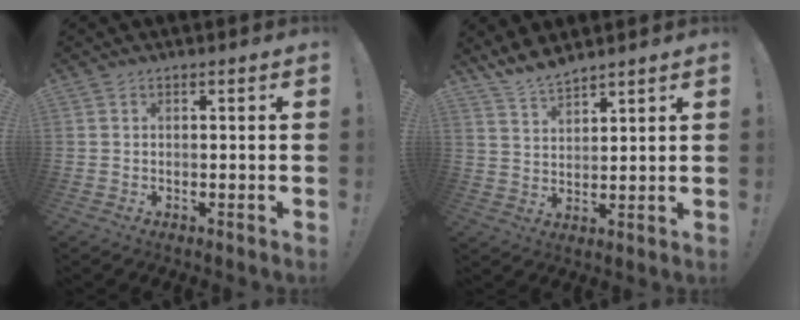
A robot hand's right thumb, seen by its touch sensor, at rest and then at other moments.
{"total": 6.7, "force": [6.3, 1.4, 1.9], "torque": [-0.038, -0.041, 0.119]}